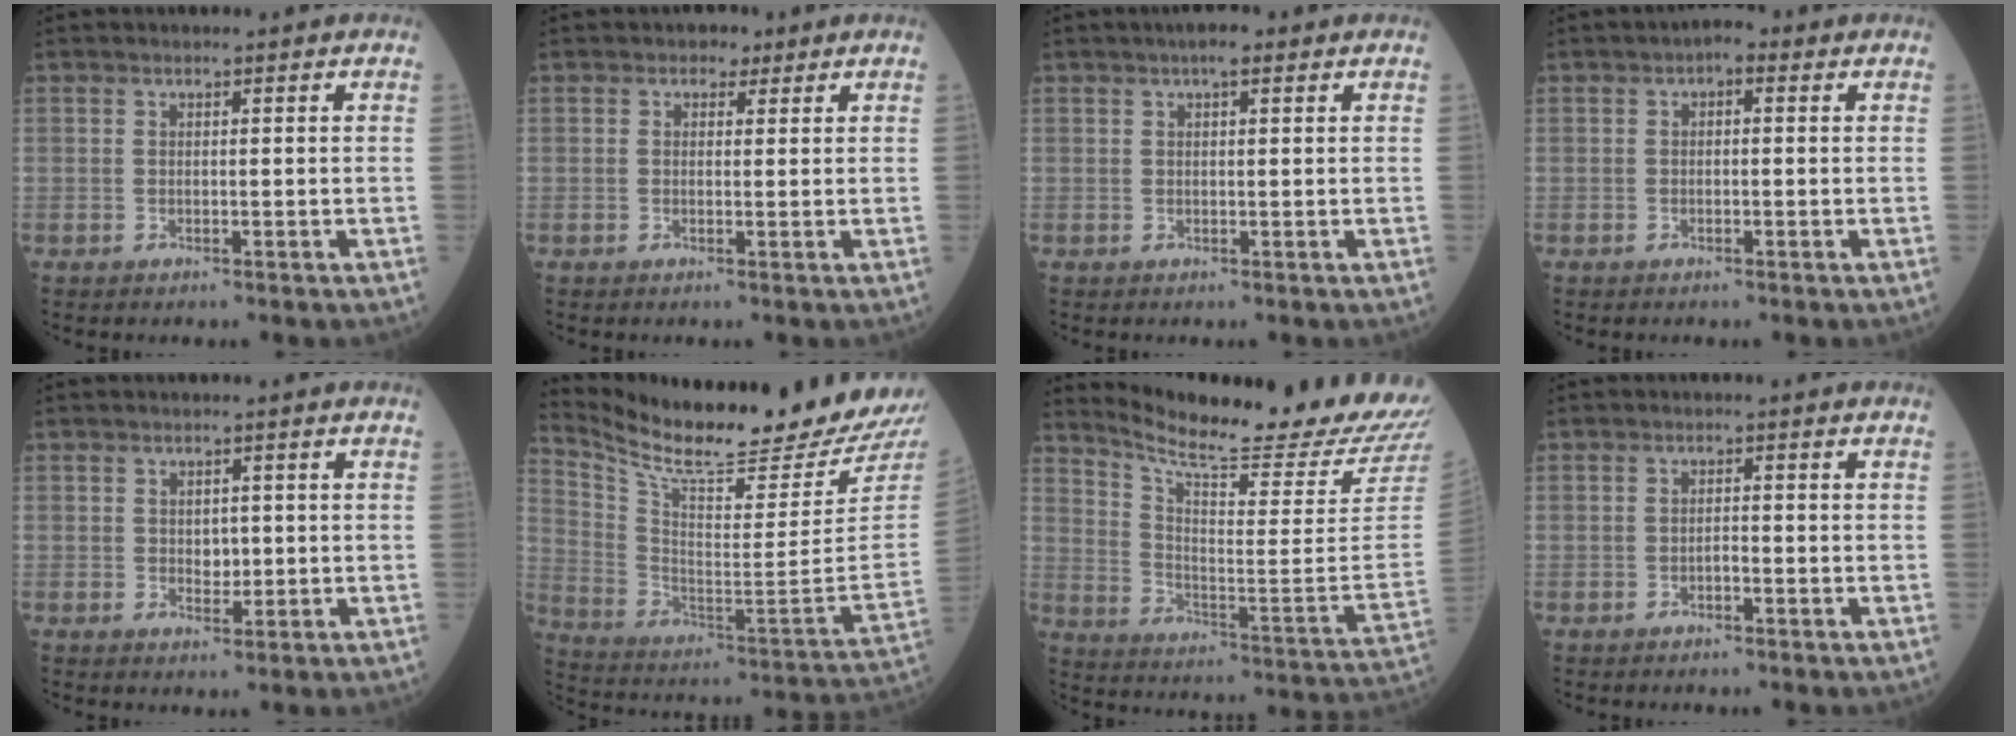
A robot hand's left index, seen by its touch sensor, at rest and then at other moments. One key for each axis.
{"total": 1.8, "fx": 1.0, "fy": 1.4, "fz": 0.6, "tx": -0.004, "ty": 0.001, "tz": 0.007}
{"total": 2.5, "fx": 1.5, "fy": 0.7, "fz": 2.0, "tx": -0.029, "ty": 0.007, "tz": 0.018}
{"total": 1.9, "fx": 0.5, "fy": 1.0, "fz": 1.5, "tx": -0.013, "ty": 0.006, "tz": -0.002}
{"total": 1.9, "fx": 0.0, "fy": 1.3, "fz": 1.3, "tx": -0.018, "ty": -0.005, "tz": 0.002}
{"total": 22.7, "fx": 21.2, "fy": -0.9, "fz": 8.2, "tx": -0.166, "ty": -0.116, "tz": 0.319}
{"total": 22.2, "fx": 20.8, "fy": -0.4, "fz": 7.6, "tx": -0.140, "ty": -0.113, "tz": 0.281}
{"total": 0.9, "fx": -0.7, "fy": 0.1, "fz": 0.5, "tx": -0.004, "ty": 0.000, "tz": -0.016}